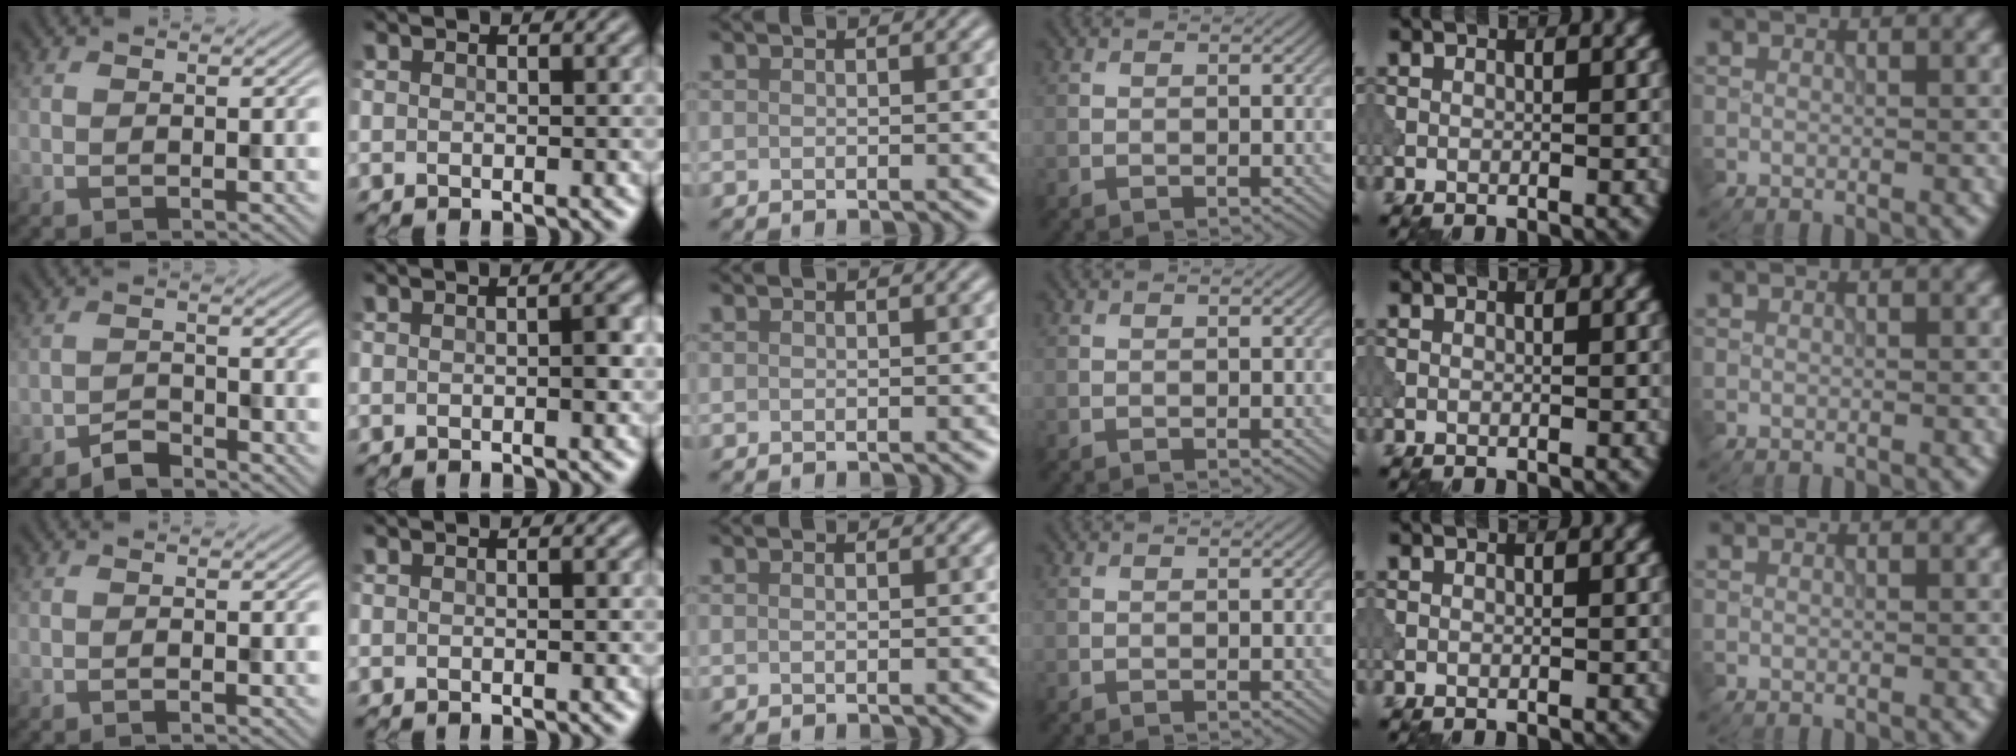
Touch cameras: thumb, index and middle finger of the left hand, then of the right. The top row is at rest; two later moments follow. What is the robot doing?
{"motion": "shake", "object": "bell"}